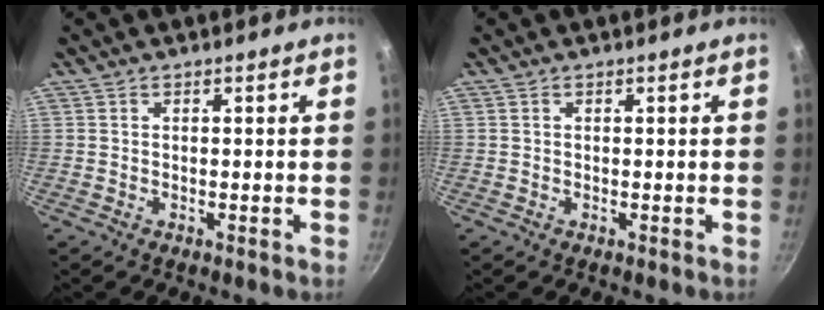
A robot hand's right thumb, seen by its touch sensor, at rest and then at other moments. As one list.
[{"total": 0.0}]